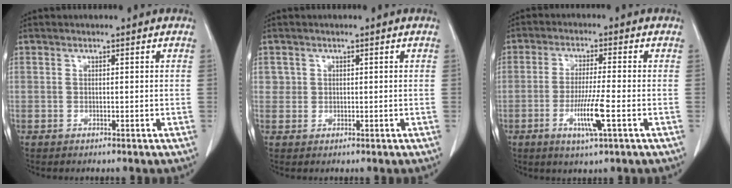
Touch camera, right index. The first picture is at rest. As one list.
[{"total": 1.5, "force": [0.4, 1.5, 0.0], "torque": [0.015, 0.003, 0.002]}, {"total": 7.2, "force": [-2.6, -0.2, 6.7], "torque": [-0.128, -0.015, -0.048]}]